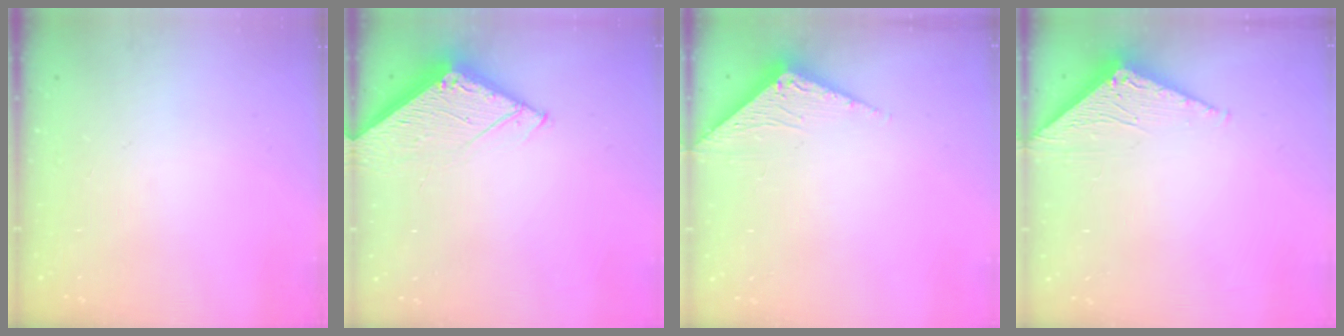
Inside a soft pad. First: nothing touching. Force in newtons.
{"total": 5.0, "press": 4.9, "slide": 0.5}
{"total": 3.4, "press": 3.4, "slide": 0.3}
{"total": 3.1, "press": 3.1, "slide": 0.2}